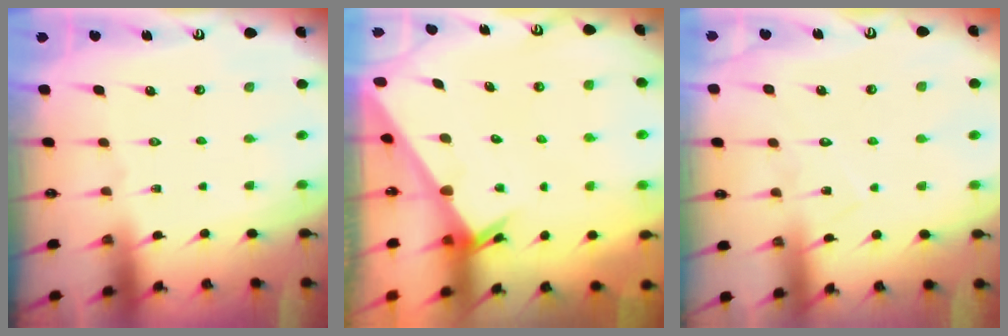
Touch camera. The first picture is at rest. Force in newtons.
{"total": 2.0, "press": 2.0, "slide": 0.2}
{"total": 7.2, "press": 7.2, "slide": 0.5}